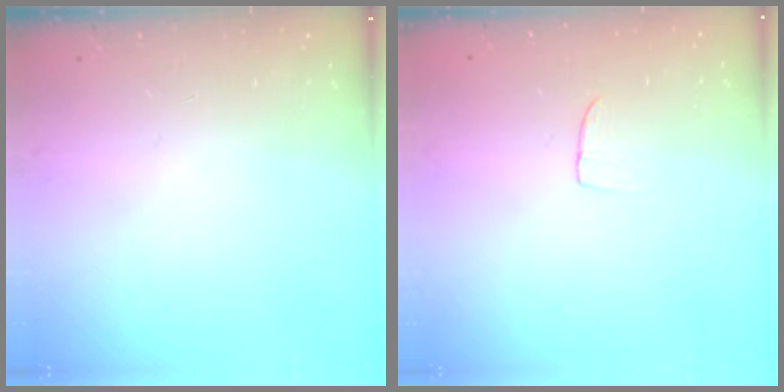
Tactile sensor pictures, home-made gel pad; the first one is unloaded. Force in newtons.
{"total": 4.2, "press": 4.2, "slide": 0.3}